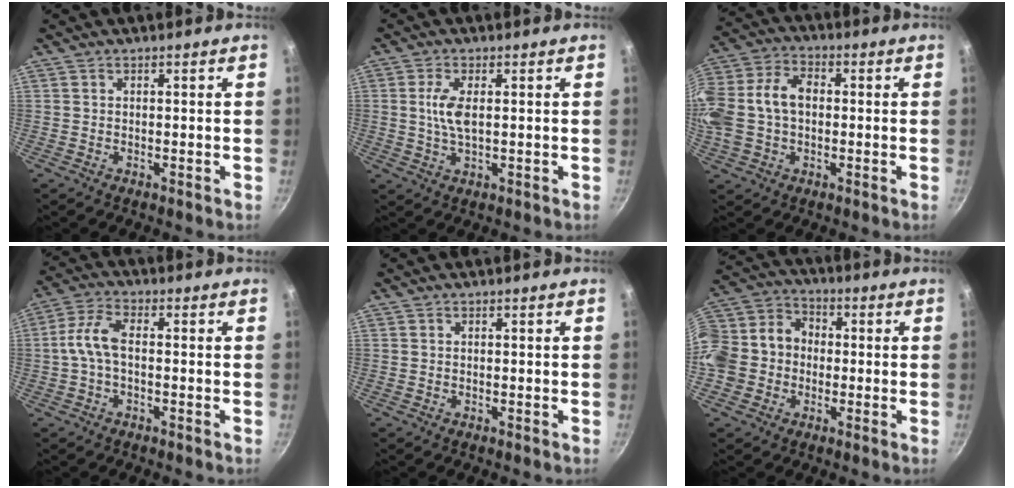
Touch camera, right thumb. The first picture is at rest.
{"total": 5.1, "force": [0.7, 2.1, 4.6], "torque": [-0.101, 0.000, 0.017]}
{"total": 16.5, "force": [0.1, 11.7, 11.6], "torque": [-0.244, 0.039, -0.005]}
{"total": 6.4, "force": [-0.6, 3.2, 5.5], "torque": [-0.122, 0.028, -0.021]}
{"total": 0.0}
{"total": 15.4, "force": [-2.1, 13.3, 7.6], "torque": [-0.132, 0.048, -0.052]}